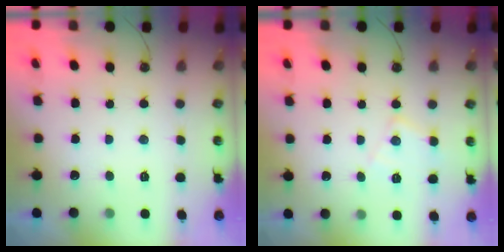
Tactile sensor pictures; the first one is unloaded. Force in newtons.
{"total": 7.7, "press": 7.7, "slide": 0.6}